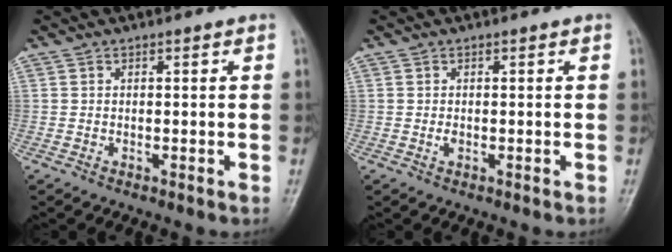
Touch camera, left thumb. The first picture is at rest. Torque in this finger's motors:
{"motor_torque": [0.23, 0.29, 0.20, 0.05, 0.00]}